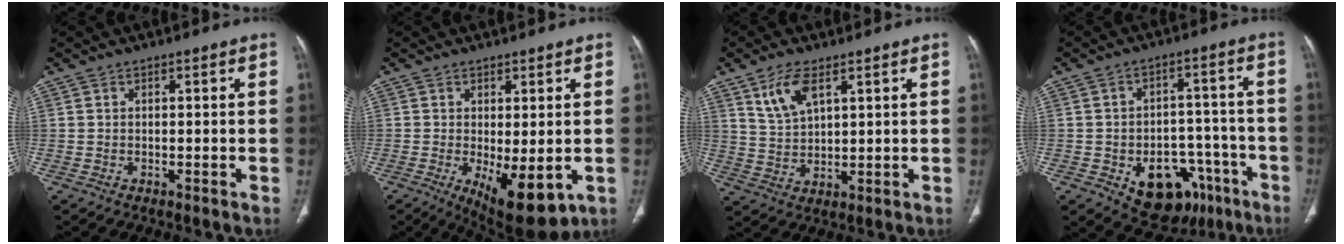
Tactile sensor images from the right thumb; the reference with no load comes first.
{"total": 10.6, "force": [-2.8, 4.2, 9.4], "torque": [-0.133, -0.021, -0.025]}
{"total": 6.9, "force": [3.9, 3.1, 4.8], "torque": [-0.089, -0.018, 0.084]}
{"total": 15.3, "force": [-7.4, 10.2, 8.7], "torque": [-0.078, 0.047, -0.092]}